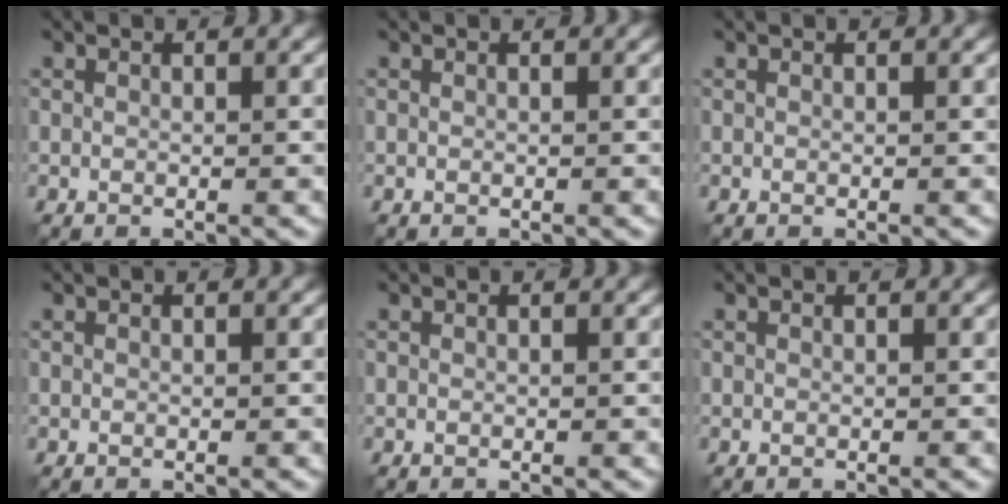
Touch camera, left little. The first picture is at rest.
{"total": 0.0}
{"total": 0.0}
{"total": 0.0}
{"total": 0.0}
{"total": 0.0}